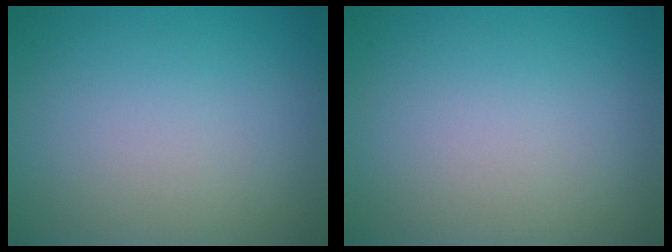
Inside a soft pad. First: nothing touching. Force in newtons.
{"total": 0.0}